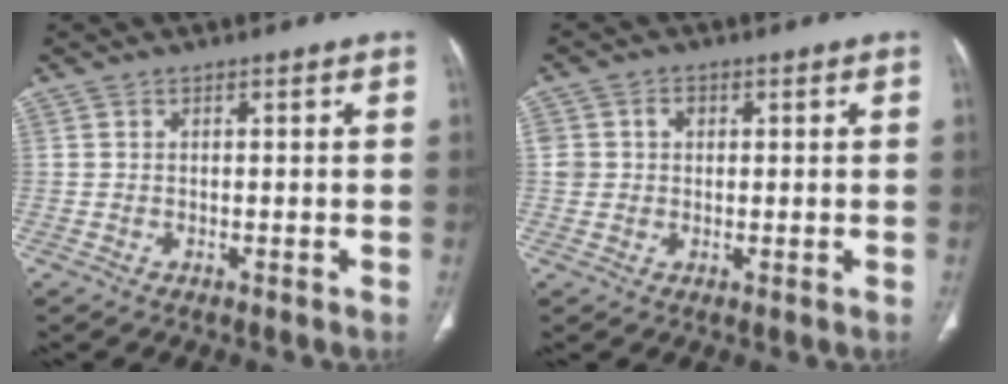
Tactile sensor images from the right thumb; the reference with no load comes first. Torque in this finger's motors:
{"motor_torque": [0.63, 0.54, 0.38, 0.15, -0.01]}